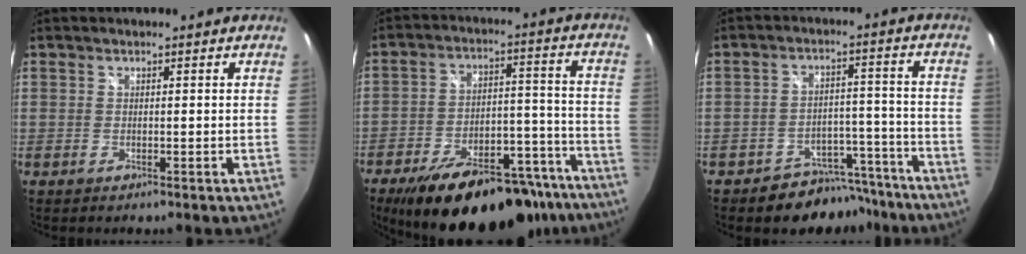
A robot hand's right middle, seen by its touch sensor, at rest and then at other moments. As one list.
[{"total": 27.0, "force": [-20.8, 10.5, 13.5], "torque": [-0.219, 0.014, -0.271]}, {"total": 9.5, "force": [-8.0, 4.9, 1.5], "torque": [-0.021, 0.033, -0.100]}]